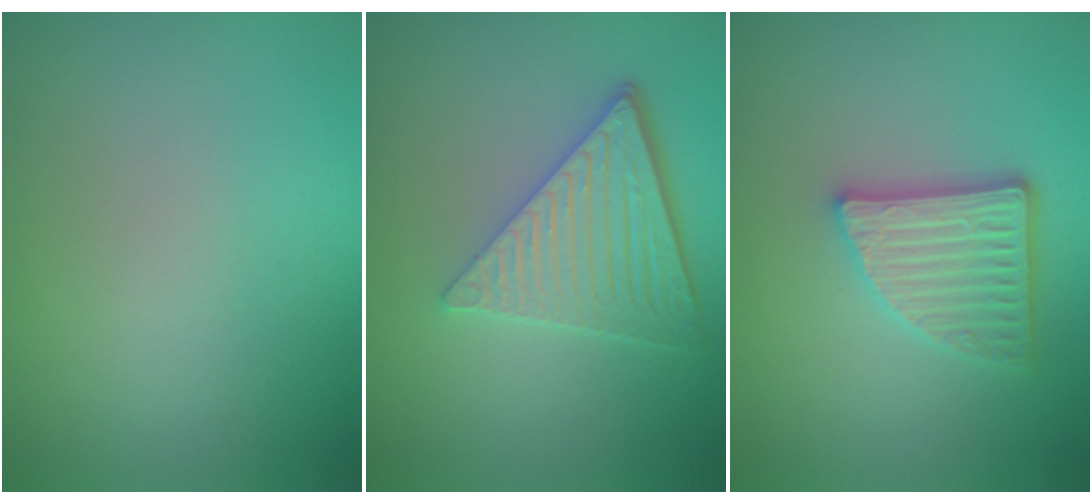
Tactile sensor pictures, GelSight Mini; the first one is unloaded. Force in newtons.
{"total": 5.6, "press": 4.2, "slide": 3.6}
{"total": 4.4, "press": 3.6, "slide": 2.5}